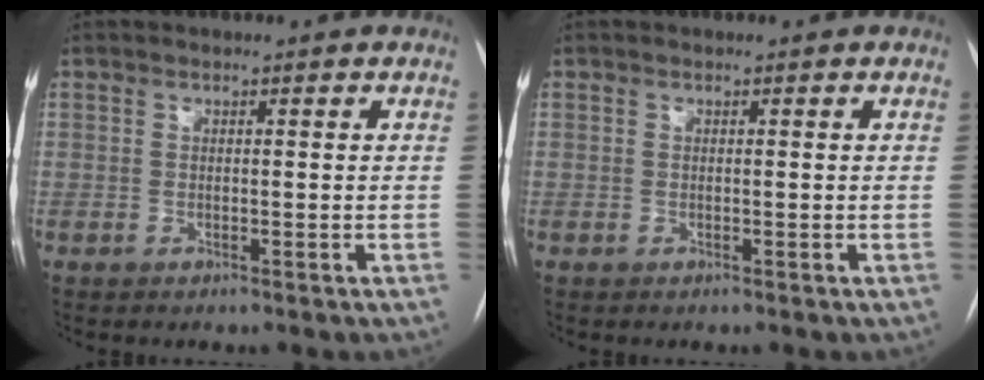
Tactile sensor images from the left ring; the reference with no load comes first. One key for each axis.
{"total": 0.0}